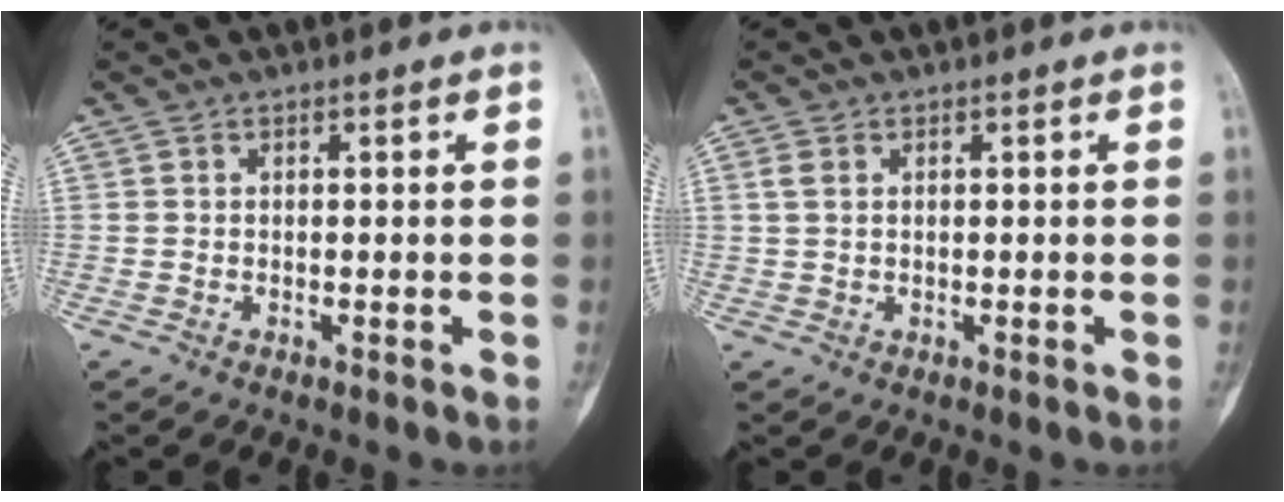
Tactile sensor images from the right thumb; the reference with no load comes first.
{"total": 1.9, "force": [0.7, 1.2, 1.2], "torque": [-0.029, 0.005, 0.017]}